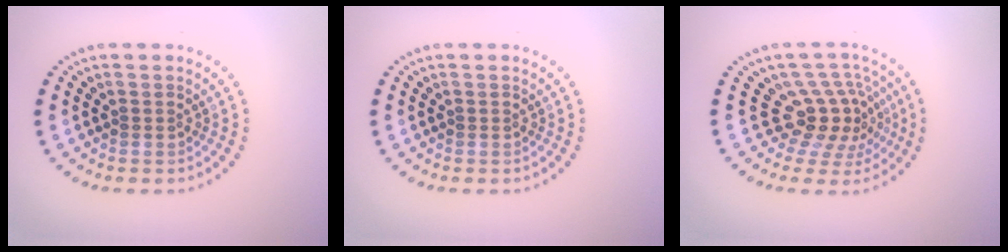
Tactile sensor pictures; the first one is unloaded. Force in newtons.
{"total": 0.0}
{"total": 4.2, "press": 3.0, "slide": 2.9}